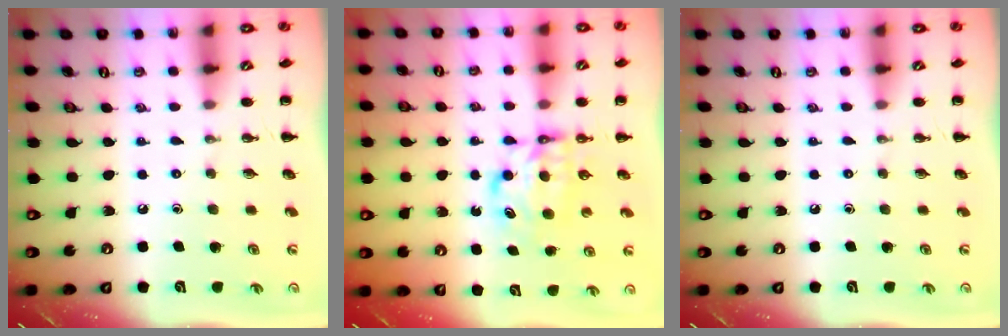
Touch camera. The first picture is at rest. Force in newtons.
{"total": 6.5, "press": 6.5, "slide": 0.4}
{"total": 0.0}